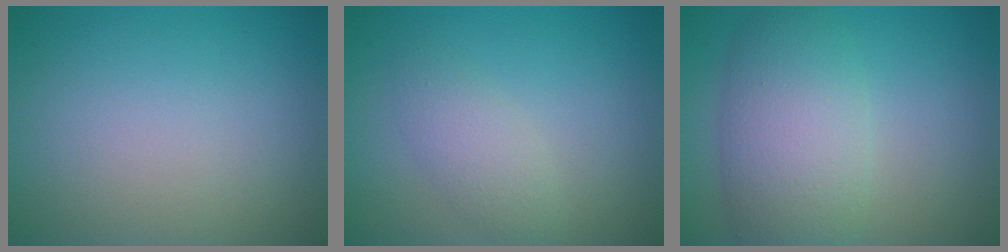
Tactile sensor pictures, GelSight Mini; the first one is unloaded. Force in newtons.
{"total": 2.4, "press": 2.4, "slide": 0.0}
{"total": 6.6, "press": 6.6, "slide": 0.2}